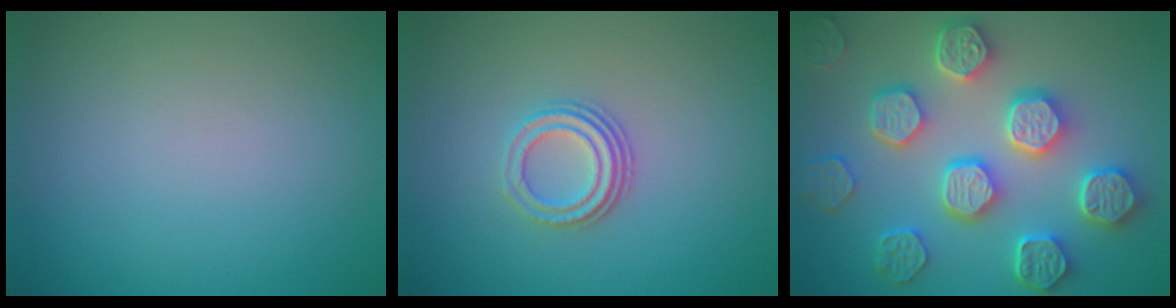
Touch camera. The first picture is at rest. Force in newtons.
{"total": 2.9, "press": 2.2, "slide": 1.9}
{"total": 7.8, "press": 6.7, "slide": 3.9}